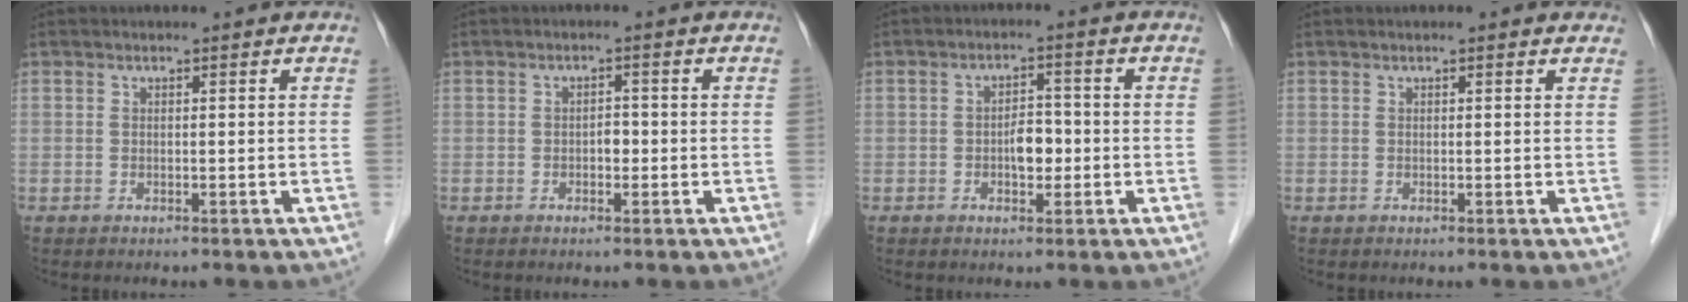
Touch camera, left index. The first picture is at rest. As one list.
[{"total": 1.5, "force": [-0.4, 0.9, 1.1], "torque": [-0.013, 0.005, -0.008]}, {"total": 3.6, "force": [-0.9, 1.9, 3.0], "torque": [-0.047, 0.008, -0.014]}, {"total": 1.2, "force": [1.0, 0.4, 0.6], "torque": [-0.010, 0.010, 0.007]}]